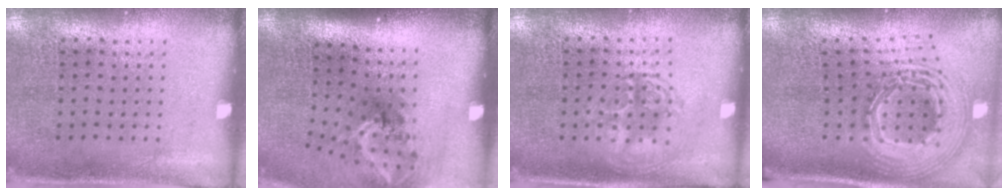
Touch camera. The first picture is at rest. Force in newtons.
{"total": 2.0, "press": 1.4, "slide": 1.5}
{"total": 1.1, "press": 1.1, "slide": 0.2}
{"total": 2.8, "press": 2.0, "slide": 2.0}